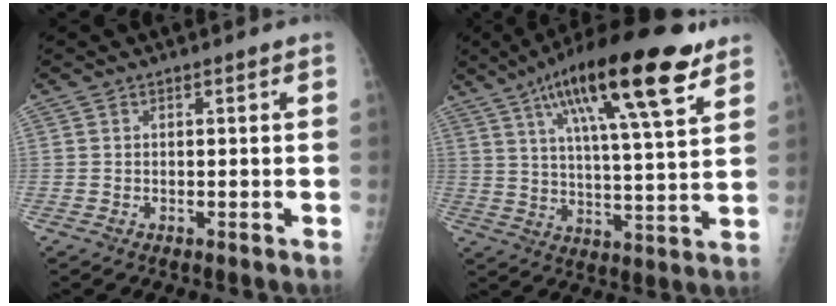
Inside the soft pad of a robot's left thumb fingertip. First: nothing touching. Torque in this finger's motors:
{"motor_torque": [0.42, 0.52, 1.73, -1.04, 0.28]}